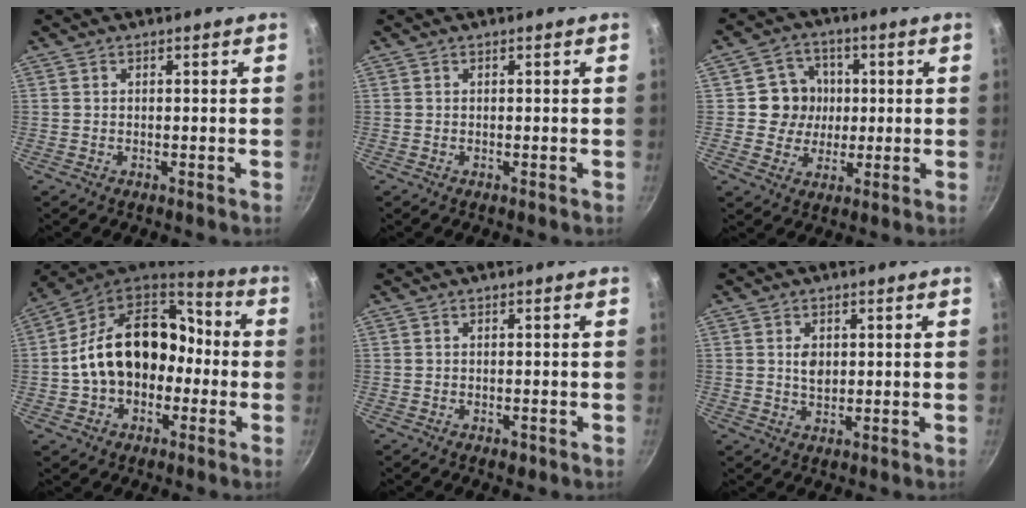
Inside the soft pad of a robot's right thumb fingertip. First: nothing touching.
{"total": 0.0}
{"total": 8.6, "force": [0.5, 8.2, 2.6], "torque": [0.005, 0.013, 0.005]}
{"total": 20.1, "force": [-1.8, 13.9, 14.4], "torque": [-0.206, 0.049, -0.035]}
{"total": 1.1, "force": [-0.6, 0.6, 0.7], "torque": [-0.006, 0.001, -0.007]}
{"total": 3.2, "force": [0.6, 2.1, 2.3], "torque": [-0.029, -0.004, 0.014]}